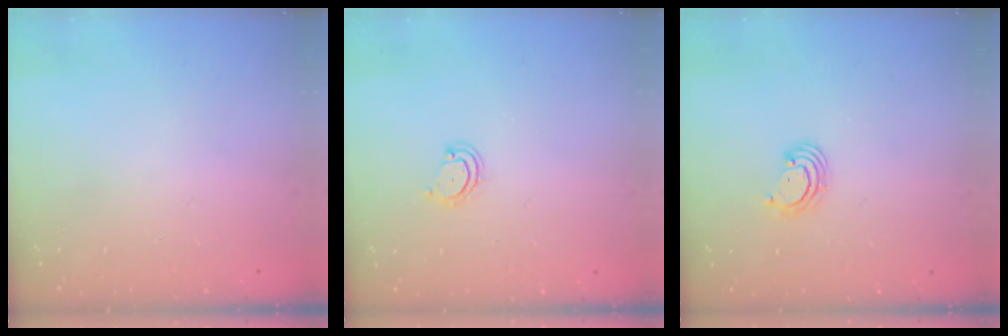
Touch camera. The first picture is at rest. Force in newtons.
{"total": 4.0, "press": 3.9, "slide": 0.4}
{"total": 2.4, "press": 2.4, "slide": 0.2}